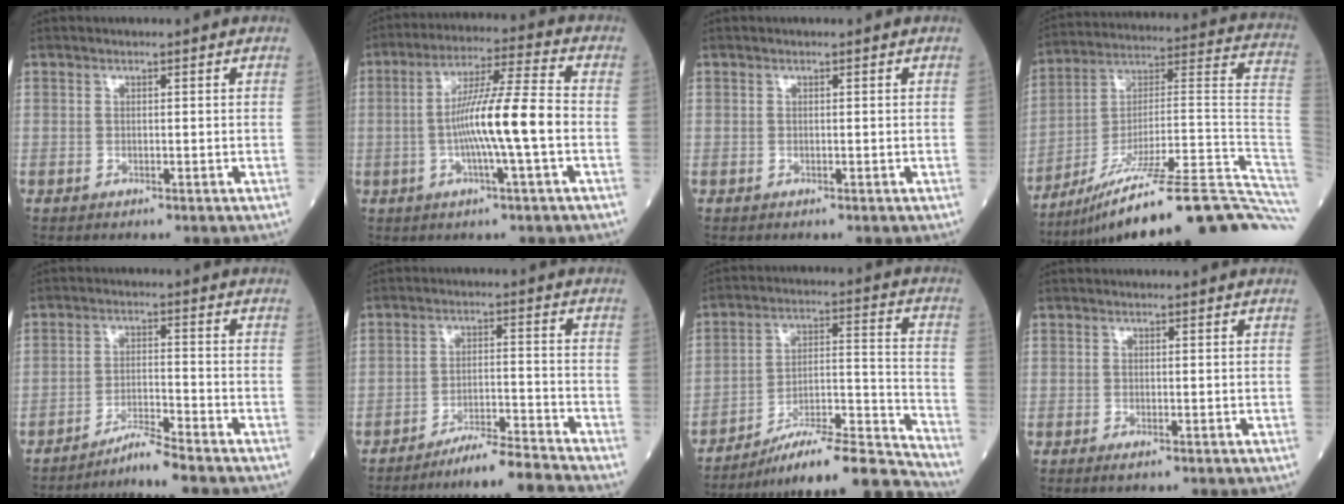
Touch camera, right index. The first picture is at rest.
{"total": 11.4, "force": [-1.8, -0.4, 11.2], "torque": [-0.201, 0.008, -0.039]}
{"total": 0.0}
{"total": 29.5, "force": [-21.6, 1.4, 20.1], "torque": [-0.188, 0.021, -0.329]}
{"total": 4.6, "force": [-4.3, -1.4, 1.2], "torque": [-0.022, -0.019, -0.078]}
{"total": 7.6, "force": [-7.1, -2.2, 1.5], "torque": [-0.014, -0.005, -0.125]}
{"total": 18.0, "force": [-16.6, 0.0, 6.9], "torque": [-0.095, 0.029, -0.266]}
{"total": 1.0, "force": [-0.5, 0.2, 0.8], "torque": [-0.015, -0.004, -0.007]}